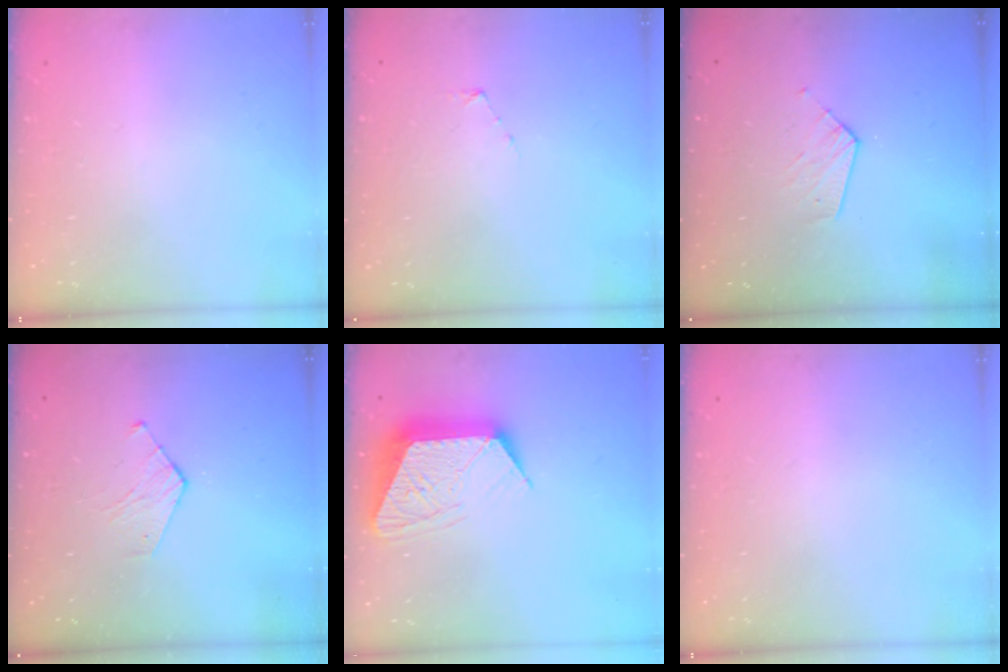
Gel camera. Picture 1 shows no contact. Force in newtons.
{"total": 3.1, "press": 3.1, "slide": 0.3}
{"total": 4.3, "press": 4.3, "slide": 0.4}
{"total": 2.8, "press": 2.7, "slide": 0.3}
{"total": 13.0, "press": 13.0, "slide": 0.9}
{"total": 0.0}